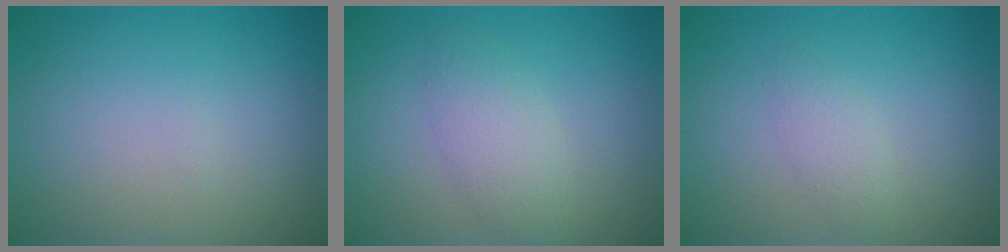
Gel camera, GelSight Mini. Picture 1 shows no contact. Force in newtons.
{"total": 2.7, "press": 2.7, "slide": 0.0}
{"total": 1.4, "press": 1.4, "slide": 0.0}